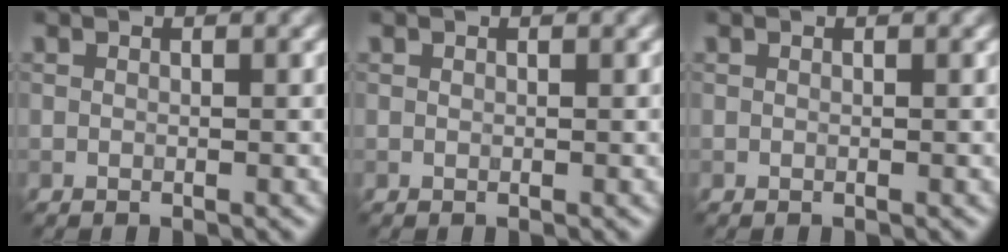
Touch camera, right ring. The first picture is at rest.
{"total": 0.0}
{"total": 0.0}